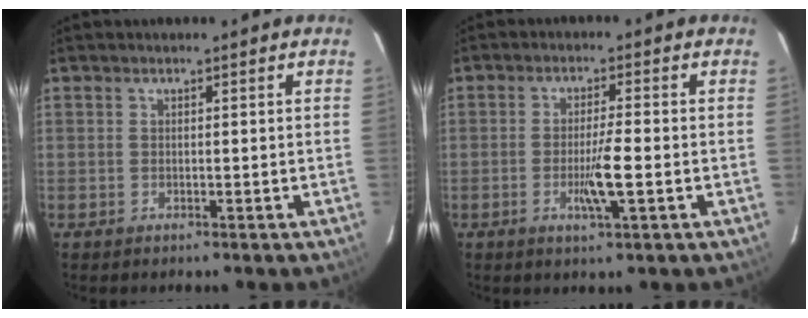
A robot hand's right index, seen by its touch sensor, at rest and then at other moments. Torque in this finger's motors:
{"motor_torque": [0.85, -0.35, 0.45, 0.11]}